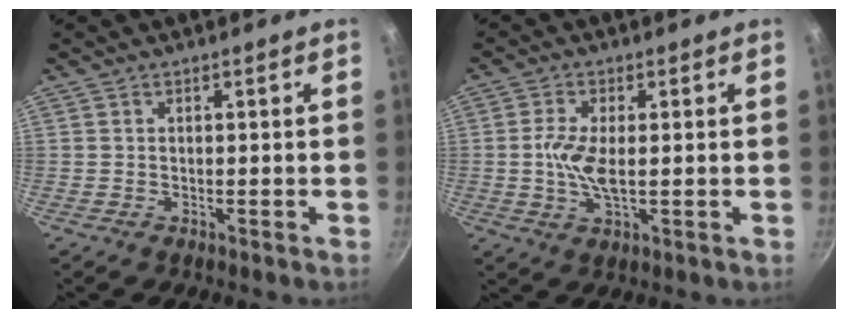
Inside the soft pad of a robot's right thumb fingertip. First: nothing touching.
{"total": 6.3, "force": [0.0, 2.6, 5.8], "torque": [-0.130, -0.006, -0.003]}